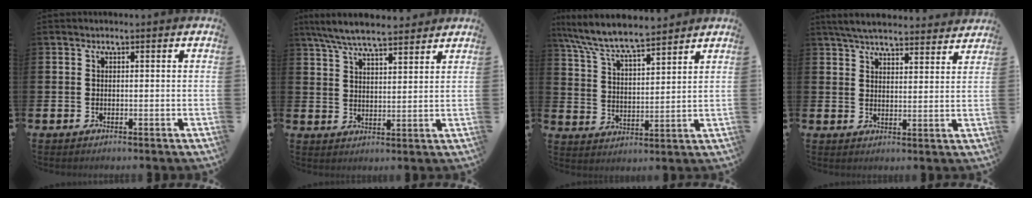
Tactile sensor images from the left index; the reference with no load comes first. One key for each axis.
{"total": 7.2, "fx": 6.7, "fy": 1.1, "fz": 2.4, "tx": -0.071, "ty": -0.022, "tz": 0.123}
{"total": 8.0, "fx": 7.5, "fy": 0.8, "fz": 2.5, "tx": -0.081, "ty": -0.042, "tz": 0.134}
{"total": 5.6, "fx": 5.4, "fy": 0.8, "fz": 1.3, "tx": -0.038, "ty": -0.028, "tz": 0.096}